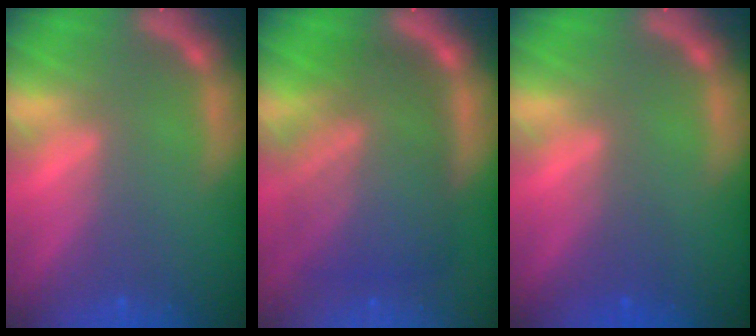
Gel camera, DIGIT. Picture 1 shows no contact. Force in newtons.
{"total": 10.0}
{"total": 1.5}